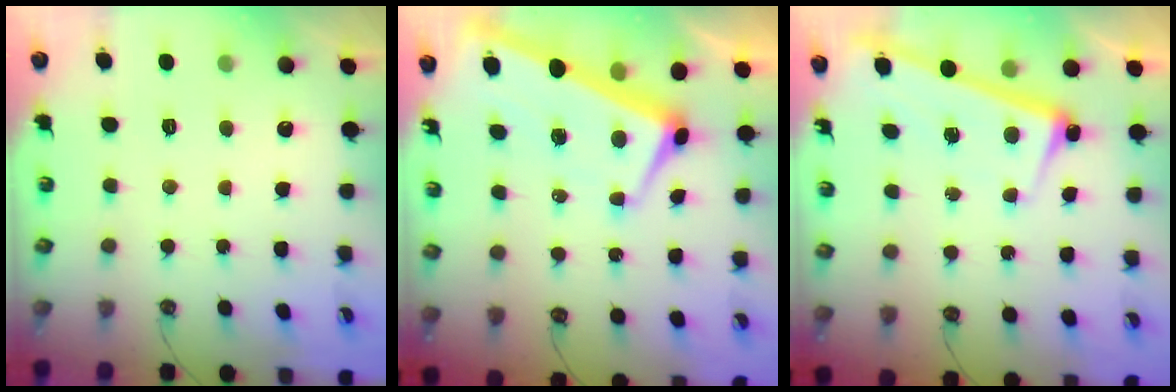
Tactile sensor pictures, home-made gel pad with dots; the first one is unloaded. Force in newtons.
{"total": 1.2, "press": 0.3, "slide": 1.1}
{"total": 2.5, "press": 2.4, "slide": 0.6}